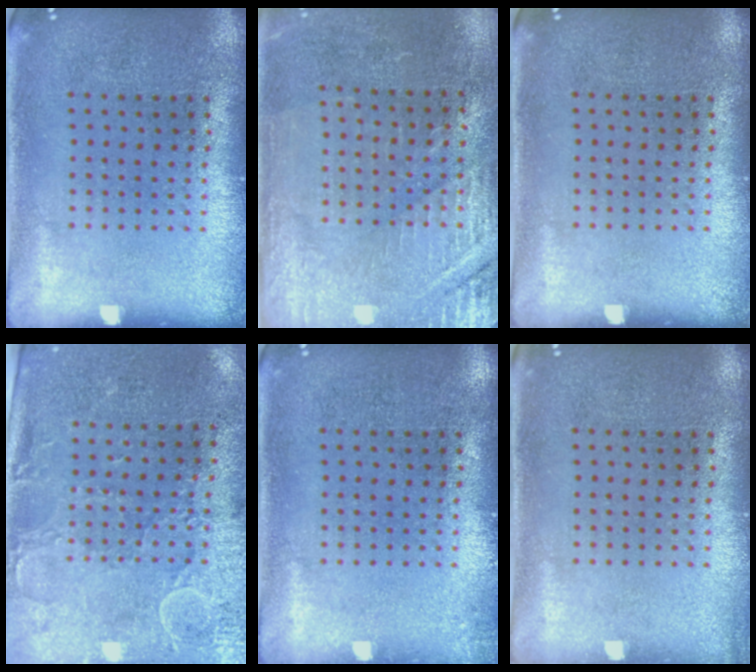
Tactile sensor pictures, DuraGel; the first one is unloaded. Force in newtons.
{"total": 2.8, "press": 2.8, "slide": 0.4}
{"total": 0.0}
{"total": 2.9, "press": 2.5, "slide": 1.6}
{"total": 0.7, "press": 0.7, "slide": 0.2}
{"total": 0.7, "press": 0.7, "slide": 0.0}